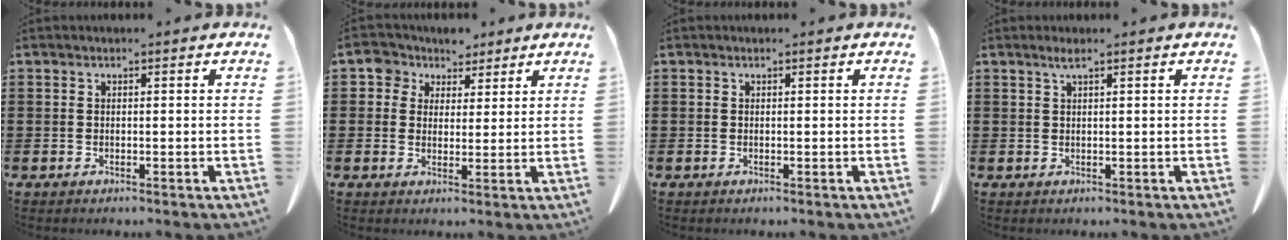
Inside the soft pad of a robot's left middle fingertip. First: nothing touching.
{"total": 4.7, "force": [2.9, 3.6, 0.7], "torque": [-0.039, 0.007, 0.052]}
{"total": 0.0}
{"total": 1.2, "force": [0.8, 0.0, 0.9], "torque": [-0.020, 0.000, 0.014]}